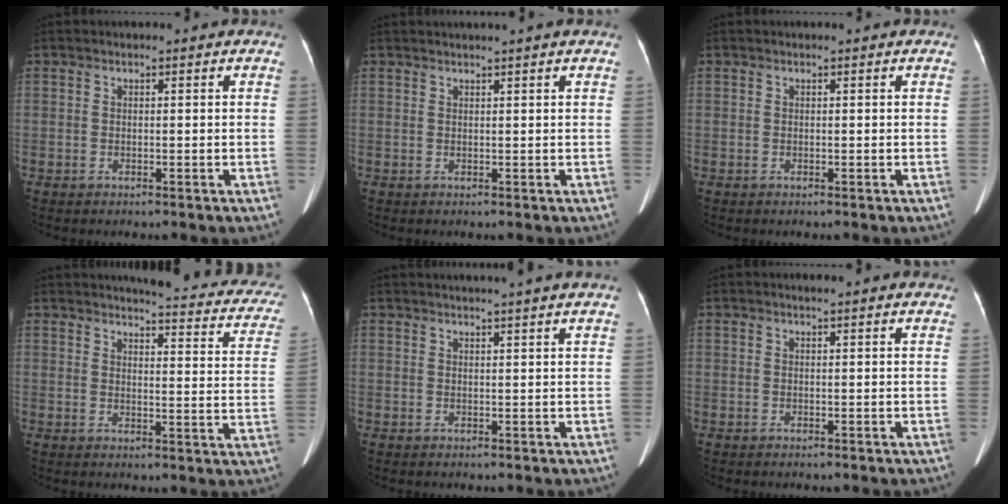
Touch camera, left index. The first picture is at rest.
{"total": 2.2, "force": [1.8, -0.7, 1.0], "torque": [-0.014, 0.012, 0.034]}
{"total": 0.0}
{"total": 17.9, "force": [16.3, 3.2, 6.8], "torque": [-0.060, -0.053, 0.160]}
{"total": 6.1, "force": [5.3, -1.2, 2.8], "torque": [-0.033, 0.017, 0.059]}
{"total": 2.9, "force": [2.6, 0.1, 1.3], "torque": [-0.019, 0.017, 0.026]}